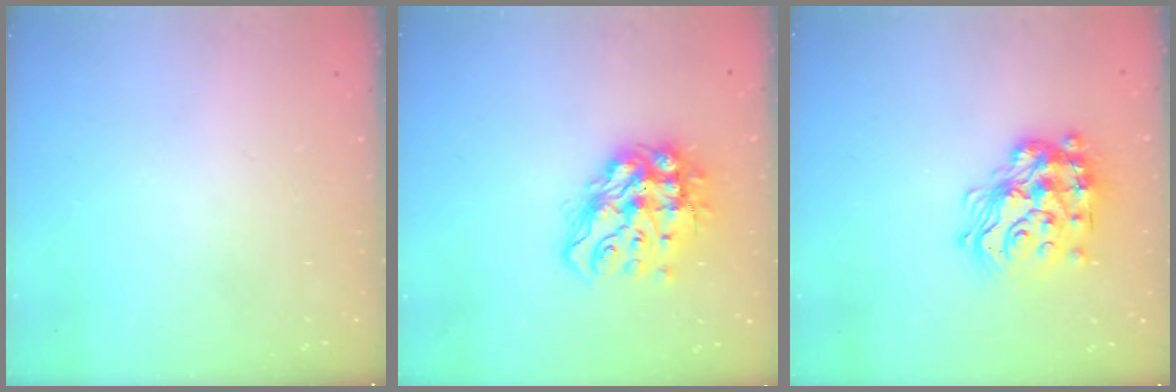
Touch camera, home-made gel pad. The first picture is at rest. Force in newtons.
{"total": 16.3, "press": 16.2, "slide": 1.9}
{"total": 20.5, "press": 20.5, "slide": 1.1}